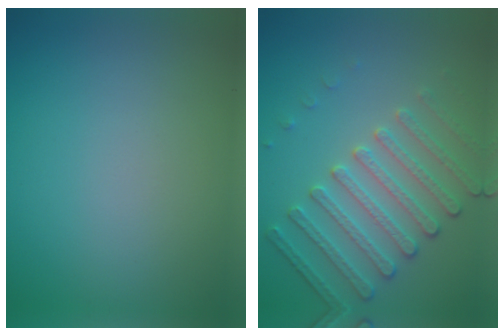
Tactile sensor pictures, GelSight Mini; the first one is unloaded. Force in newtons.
{"total": 4.2, "press": 4.1, "slide": 1.2}